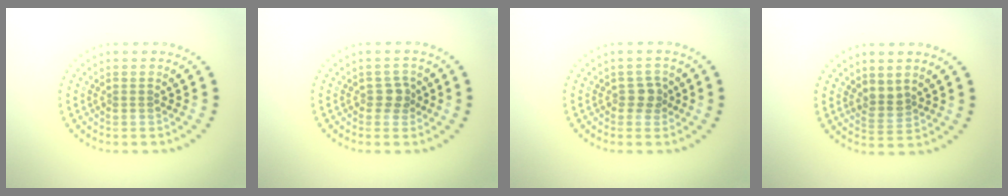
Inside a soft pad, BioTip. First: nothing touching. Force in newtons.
{"total": 1.5, "press": 1.3, "slide": 0.7}
{"total": 1.5, "press": 1.3, "slide": 0.7}
{"total": 2.0, "press": 1.7, "slide": 1.0}